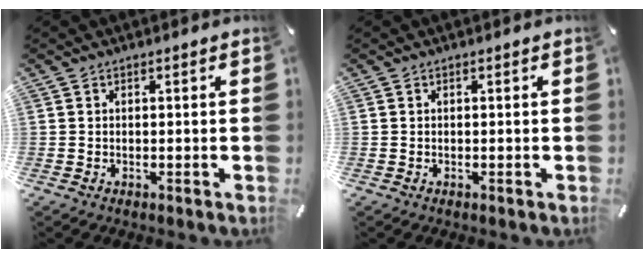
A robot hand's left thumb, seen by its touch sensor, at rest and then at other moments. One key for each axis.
{"total": 0.0}